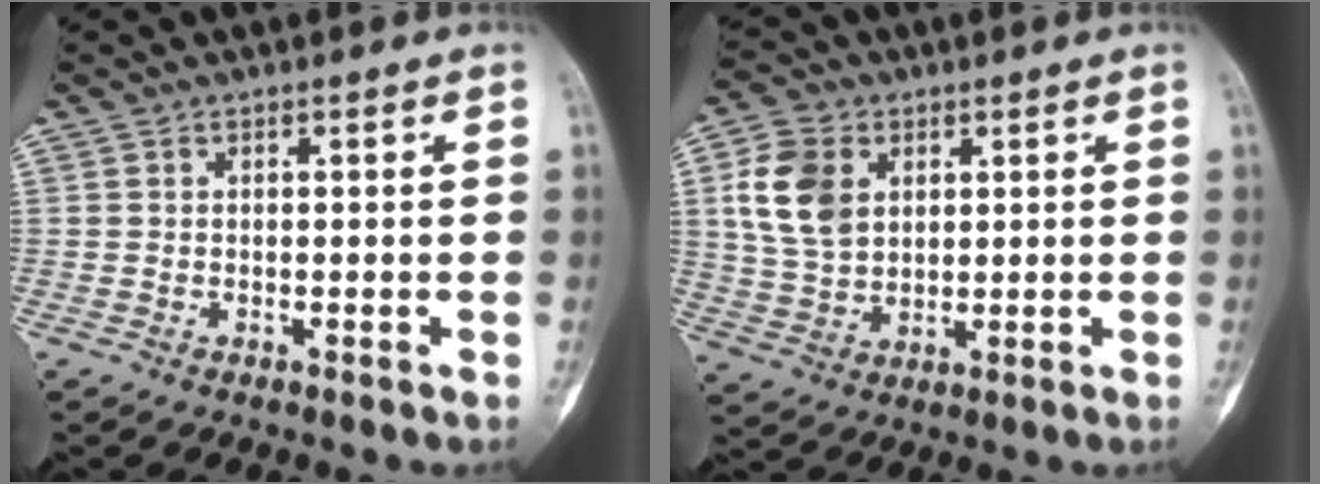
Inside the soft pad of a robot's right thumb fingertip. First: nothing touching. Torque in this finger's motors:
{"motor_torque": [-0.06, 0.49, 0.92, 0.29, 0.27]}